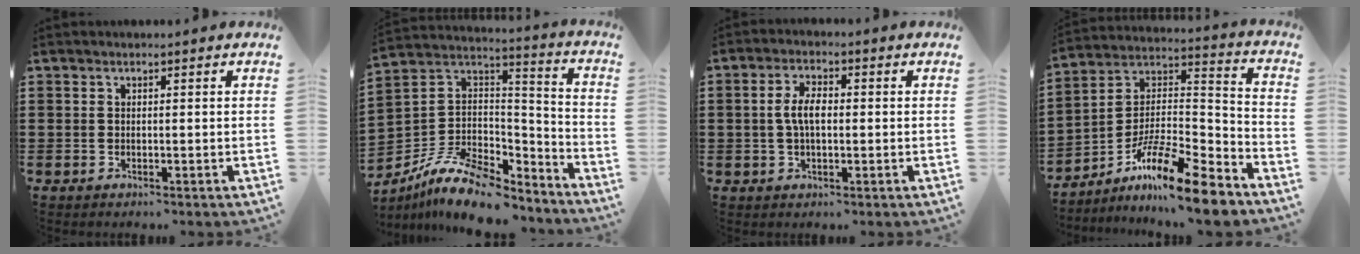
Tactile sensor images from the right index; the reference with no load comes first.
{"total": 12.0, "force": [-8.7, 5.3, 6.4], "torque": [-0.138, 0.021, -0.163]}
{"total": 4.5, "force": [0.0, 2.1, 4.0], "torque": [-0.085, 0.004, -0.004]}
{"total": 13.4, "force": [-10.0, 2.2, 8.7], "torque": [-0.155, 0.020, -0.188]}